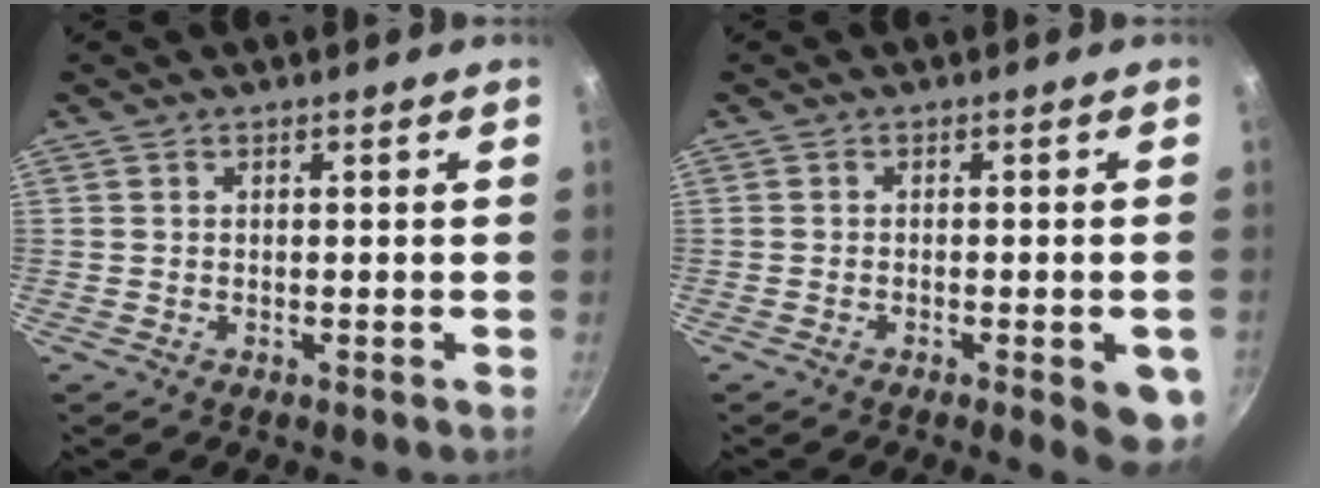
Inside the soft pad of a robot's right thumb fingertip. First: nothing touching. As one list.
[{"total": 6.4, "force": [-2.4, 1.8, 5.7], "torque": [-0.054, 0.005, -0.029]}]